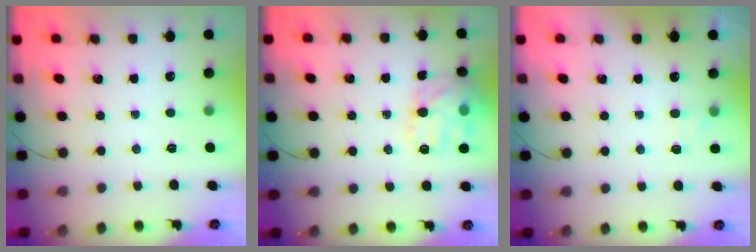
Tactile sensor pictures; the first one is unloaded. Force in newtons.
{"total": 15.5, "press": 15.5, "slide": 0.6}
{"total": 4.4, "press": 4.2, "slide": 1.3}